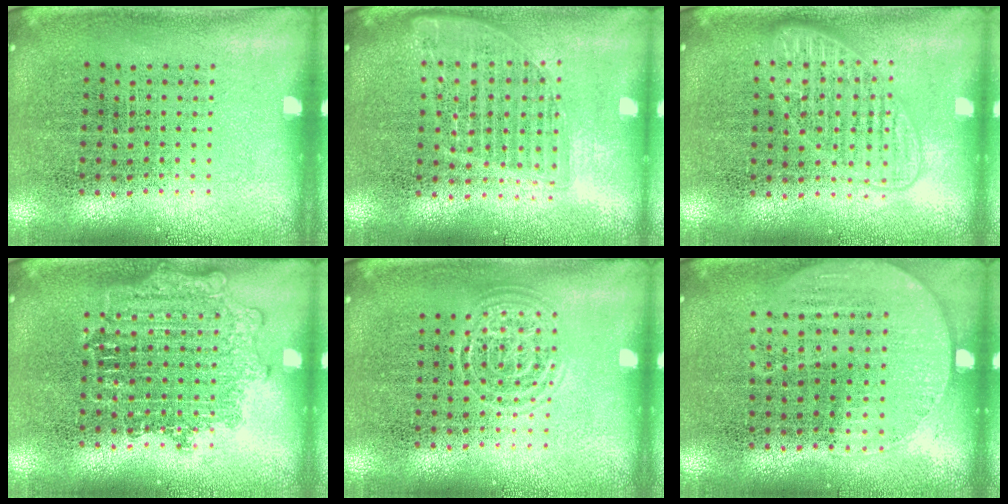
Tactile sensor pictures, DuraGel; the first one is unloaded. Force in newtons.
{"total": 1.6, "press": 1.4, "slide": 0.8}
{"total": 1.4, "press": 1.4, "slide": 0.3}
{"total": 2.4, "press": 2.4, "slide": 0.3}
{"total": 1.5, "press": 1.4, "slide": 0.1}
{"total": 0.7, "press": 0.4, "slide": 0.5}